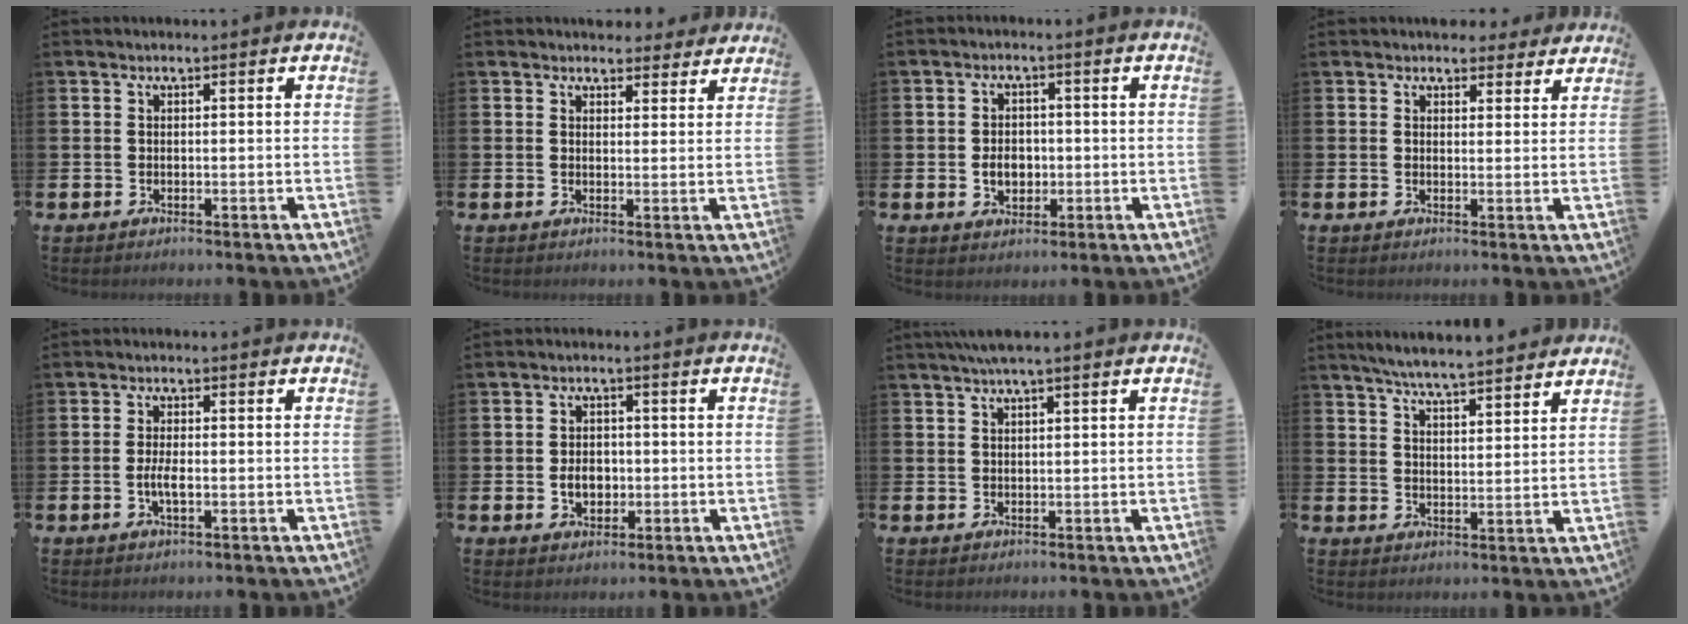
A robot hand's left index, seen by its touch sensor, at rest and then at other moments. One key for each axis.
{"total": 3.4, "fx": 3.2, "fy": 1.1, "fz": -0.2, "tx": 0.010, "ty": -0.018, "tz": 0.056}
{"total": 3.5, "fx": -0.5, "fy": 2.7, "fz": 2.2, "tx": -0.030, "ty": 0.001, "tz": -0.017}
{"total": 3.5, "fx": 3.3, "fy": 1.3, "fz": 0.0, "tx": 0.007, "ty": -0.015, "tz": 0.057}
{"total": 2.6, "fx": -0.5, "fy": 0.8, "fz": 2.4, "tx": -0.041, "ty": 0.001, "tz": -0.011}
{"total": 3.5, "fx": -0.5, "fy": 2.6, "fz": 2.3, "tx": -0.022, "ty": -0.004, "tz": -0.019}
{"total": 2.1, "fx": 1.6, "fy": 0.0, "fz": 1.4, "tx": -0.037, "ty": 0.006, "tz": 0.030}
{"total": 5.8, "fx": 5.7, "fy": -0.1, "fz": 1.3, "tx": -0.040, "ty": -0.032, "tz": 0.100}